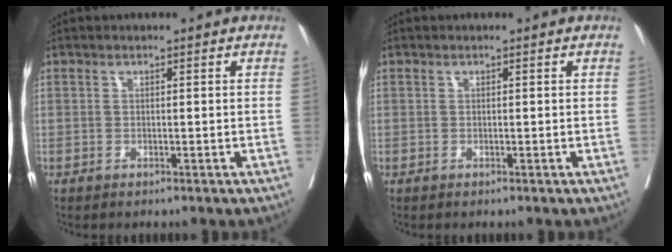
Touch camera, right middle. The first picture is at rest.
{"total": 0.0}